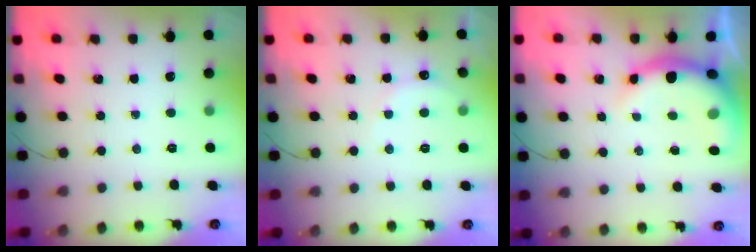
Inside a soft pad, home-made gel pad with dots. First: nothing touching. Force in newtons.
{"total": 6.6, "press": 6.5, "slide": 1.3}
{"total": 7.5, "press": 7.3, "slide": 1.7}